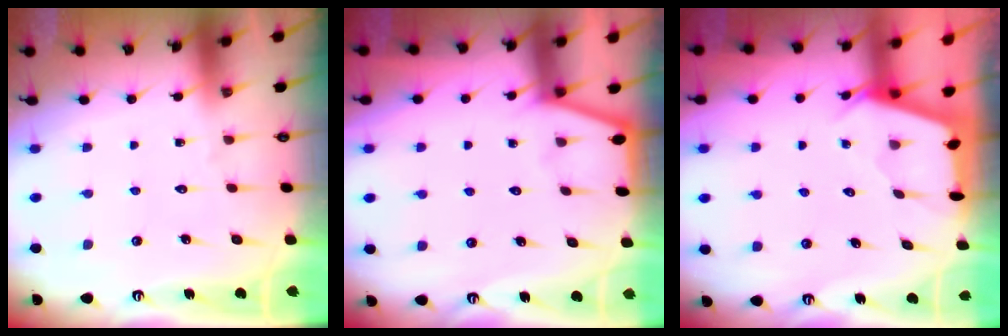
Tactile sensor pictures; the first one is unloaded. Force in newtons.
{"total": 1.9, "press": 1.9, "slide": 0.3}
{"total": 2.6, "press": 2.5, "slide": 0.3}